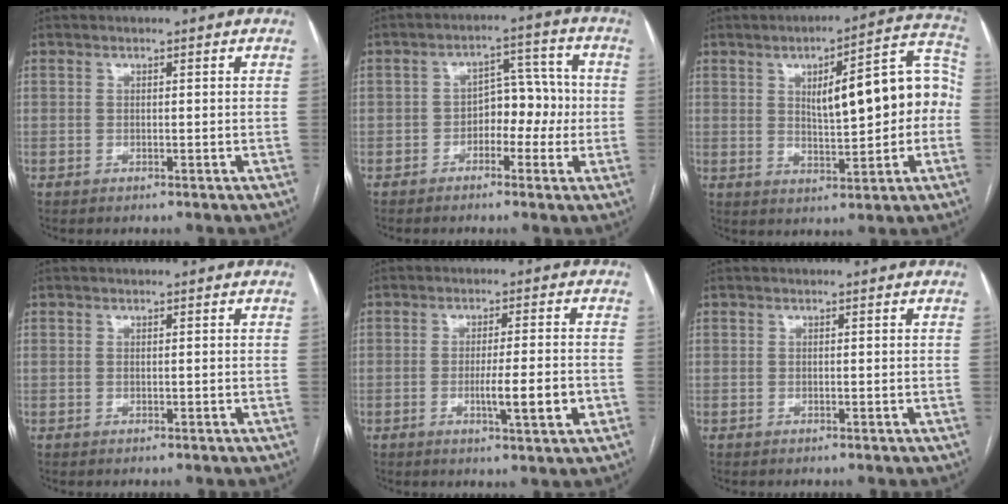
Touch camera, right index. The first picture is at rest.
{"total": 6.1, "force": [-1.5, 3.8, 4.6], "torque": [-0.061, 0.030, -0.026]}
{"total": 14.2, "force": [0.9, 4.0, 13.6], "torque": [-0.178, 0.042, 0.020]}
{"total": 0.0}
{"total": 6.7, "force": [-1.9, 0.3, 6.4], "torque": [-0.104, -0.007, -0.026]}
{"total": 0.0}